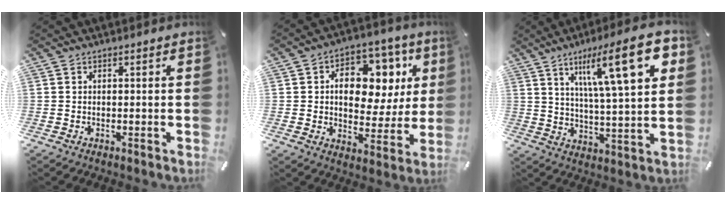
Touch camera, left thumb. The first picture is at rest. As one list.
[{"total": 13.4, "force": [3.5, 9.8, 8.5], "torque": [-0.116, -0.018, 0.062]}, {"total": 19.4, "force": [9.1, 4.3, 16.7], "torque": [-0.262, -0.032, 0.131]}]